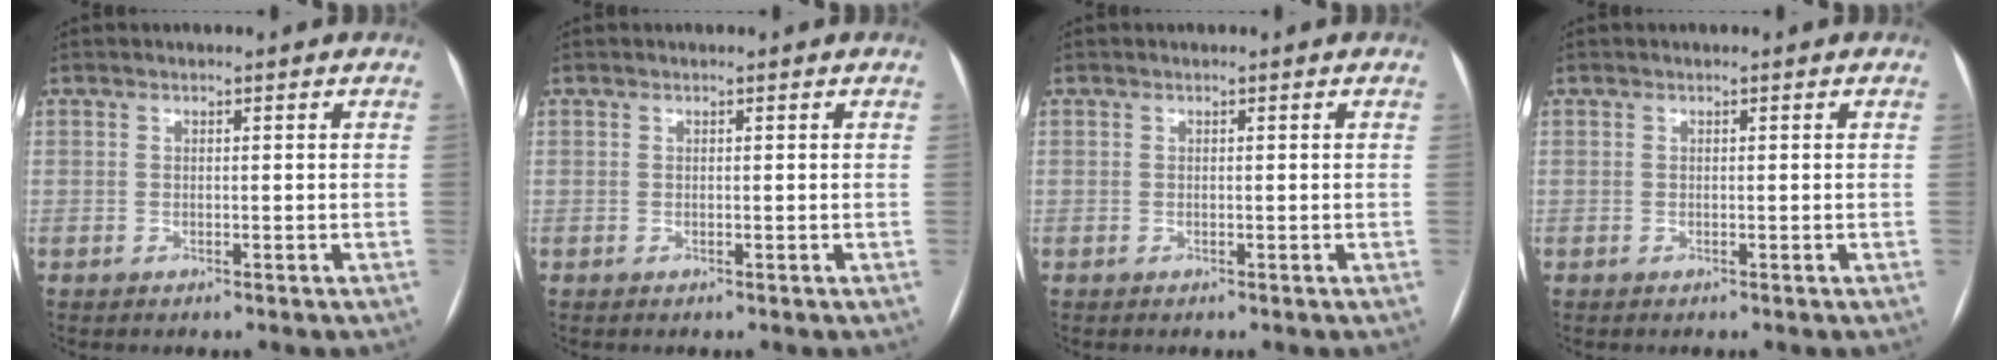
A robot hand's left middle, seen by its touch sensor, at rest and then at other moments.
{"total": 0.0}
{"total": 0.0}
{"total": 0.0}